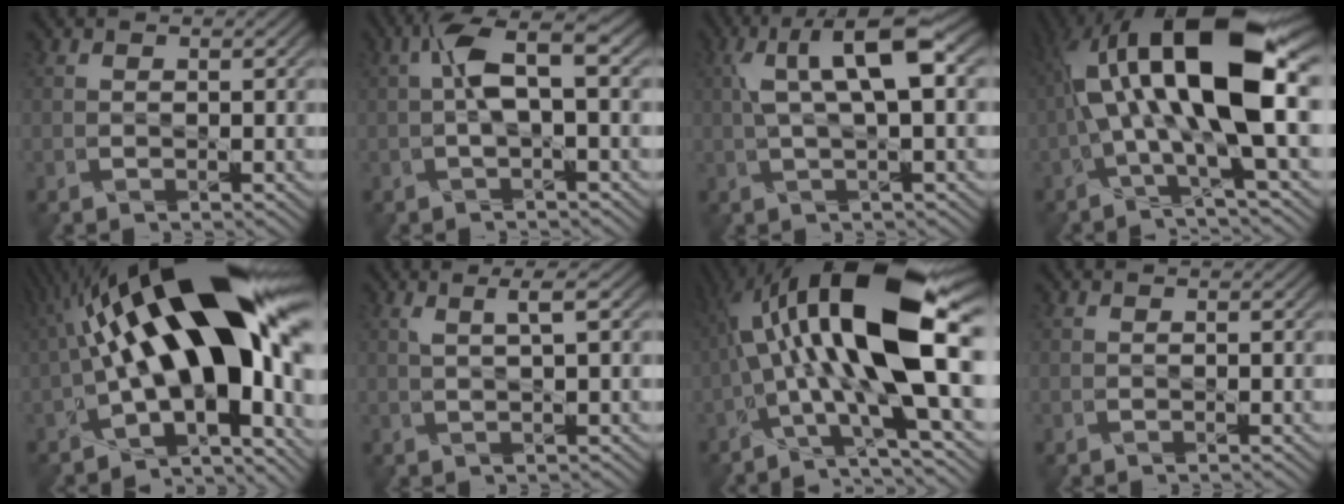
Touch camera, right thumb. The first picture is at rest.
{"total": 4.6, "force": [0.7, 1.1, 4.4], "torque": [-0.092, 0.017, 0.006]}
{"total": 7.7, "force": [2.1, 1.9, 7.1], "torque": [-0.134, 0.015, 0.035]}
{"total": 16.0, "force": [2.0, 5.1, 15.1], "torque": [-0.275, 0.022, 0.025]}
{"total": 19.1, "force": [1.1, 6.8, 17.9], "torque": [-0.258, 0.039, 0.001]}
{"total": 1.9, "force": [1.0, -0.1, 1.6], "torque": [-0.023, 0.011, 0.017]}
{"total": 17.4, "force": [1.6, 5.3, 16.5], "torque": [-0.288, 0.050, 0.011]}
{"total": 0.0}